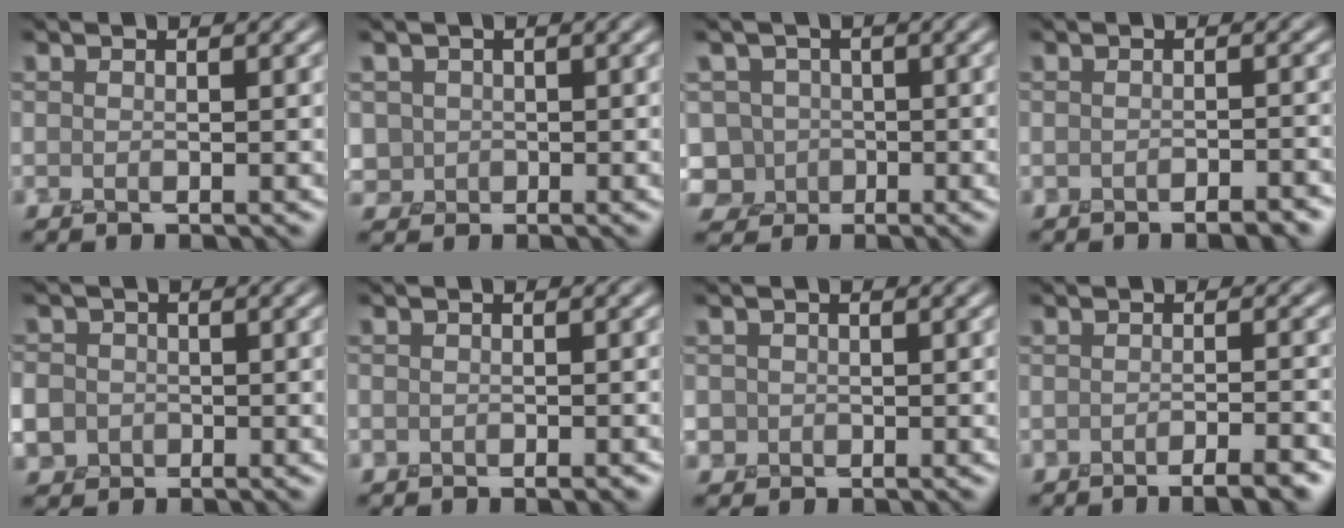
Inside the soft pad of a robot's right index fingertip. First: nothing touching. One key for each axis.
{"total": 1.5, "fx": 0.5, "fy": 1.4, "fz": -0.4, "tx": 0.019, "ty": 0.004, "tz": 0.013}
{"total": 4.1, "fx": -0.1, "fy": 4.0, "fz": 0.7, "tx": 0.007, "ty": 0.029, "tz": -0.022}
{"total": 2.0, "fx": -1.6, "fy": 0.4, "fz": 1.1, "tx": -0.009, "ty": 0.005, "tz": -0.020}
{"total": 5.6, "fx": -1.4, "fy": 5.2, "fz": 1.5, "tx": -0.043, "ty": -0.001, "tz": -0.055}
{"total": 0.9, "fx": -0.5, "fy": 0.7, "fz": 0.3, "tx": 0.003, "ty": 0.000, "tz": -0.005}
{"total": 1.7, "fx": 0.0, "fy": 1.6, "fz": -0.1, "tx": 0.015, "ty": 0.008, "tz": -0.001}
{"total": 3.3, "fx": -2.2, "fy": 0.7, "fz": 2.3, "tx": -0.018, "ty": 0.008, "tz": -0.034}